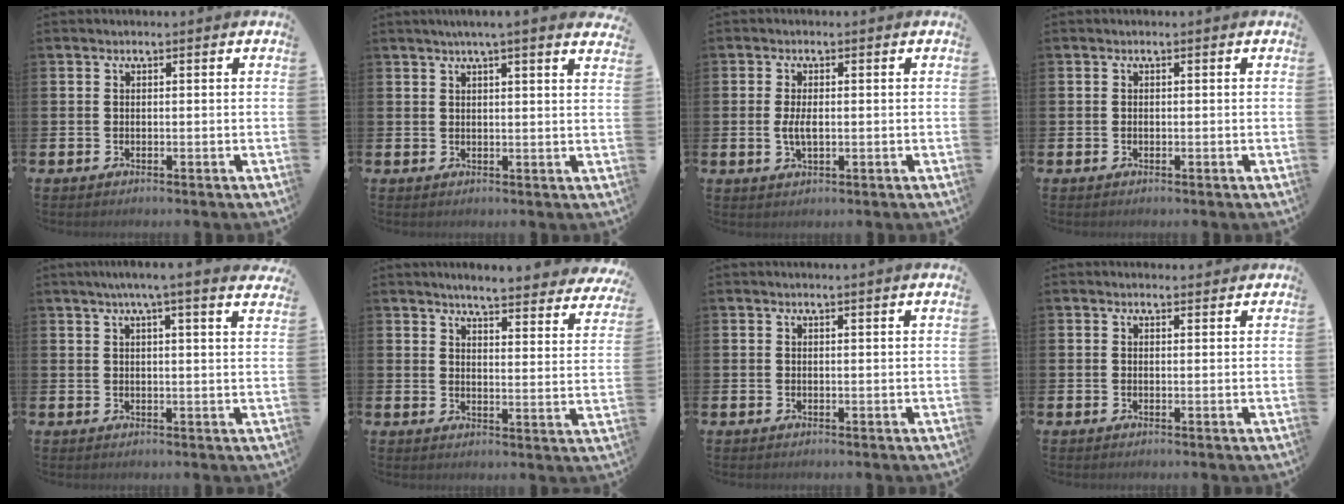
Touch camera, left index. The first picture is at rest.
{"total": 3.2, "force": [2.9, -0.6, 1.2], "torque": [-0.026, -0.011, 0.052]}
{"total": 2.7, "force": [0.0, 1.2, 2.4], "torque": [-0.046, 0.002, -0.003]}
{"total": 0.0}
{"total": 4.1, "force": [3.5, -0.6, 2.0], "torque": [-0.045, -0.010, 0.060]}
{"total": 4.9, "force": [4.8, -0.1, 1.0], "torque": [-0.037, -0.040, 0.081]}
{"total": 0.7, "force": [0.7, -0.3, 0.1], "torque": [0.002, -0.004, 0.012]}
{"total": 1.1, "force": [1.1, 0.2, 0.0], "torque": [0.005, -0.003, 0.019]}